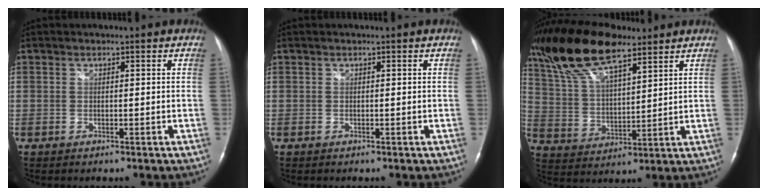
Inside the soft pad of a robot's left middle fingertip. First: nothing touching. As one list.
[{"total": 0.0}, {"total": 15.5, "force": [11.5, 4.3, 9.4], "torque": [-0.196, 0.023, 0.222]}]